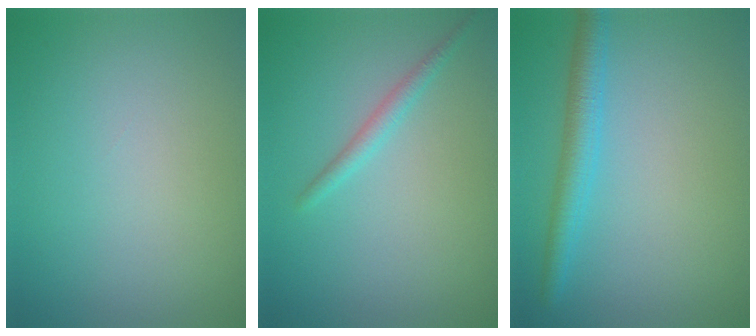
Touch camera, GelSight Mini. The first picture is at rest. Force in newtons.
{"total": 1.4, "press": 1.4, "slide": 0.0}
{"total": 3.0, "press": 3.0, "slide": 0.2}